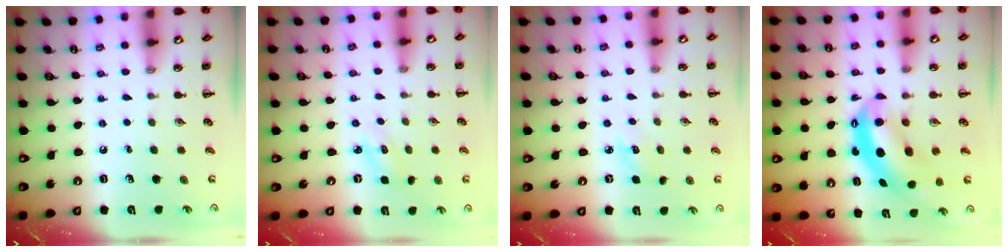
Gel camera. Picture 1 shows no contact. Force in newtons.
{"total": 3.0, "press": 2.9, "slide": 0.9}
{"total": 4.0, "press": 3.8, "slide": 1.1}
{"total": 8.4, "press": 8.1, "slide": 2.1}